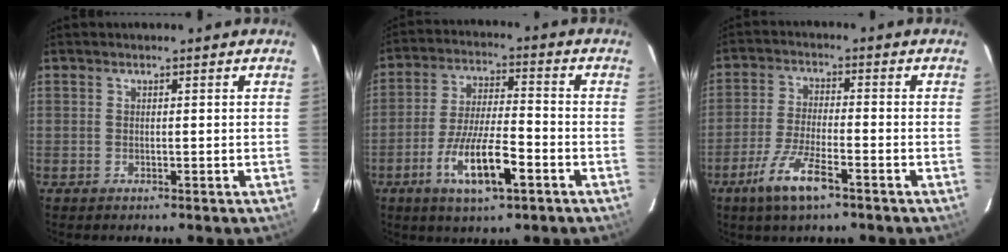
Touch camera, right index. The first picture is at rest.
{"total": 11.8, "force": [-5.5, 2.9, 10.0], "torque": [-0.199, -0.011, -0.096]}
{"total": 8.7, "force": [-5.3, 1.9, 6.7], "torque": [-0.147, -0.010, -0.102]}